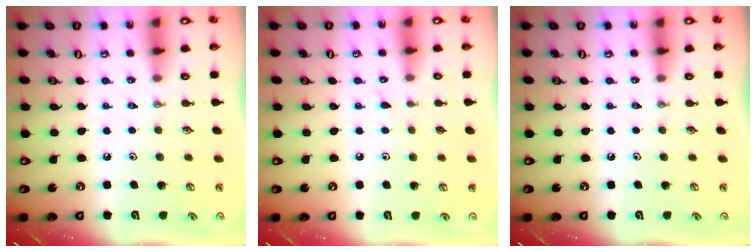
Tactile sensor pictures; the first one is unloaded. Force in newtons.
{"total": 4.9, "press": 4.8, "slide": 0.7}
{"total": 0.0}